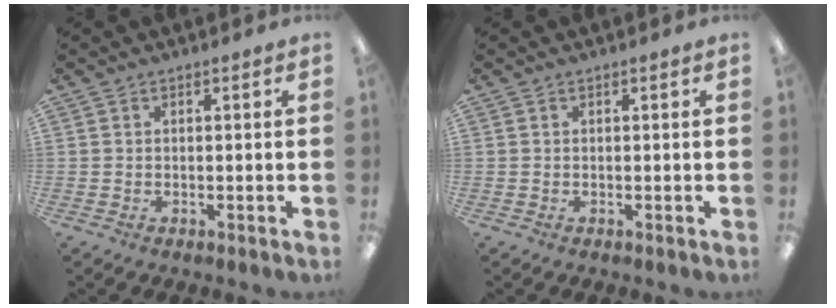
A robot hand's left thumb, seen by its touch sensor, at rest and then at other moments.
{"total": 0.0}